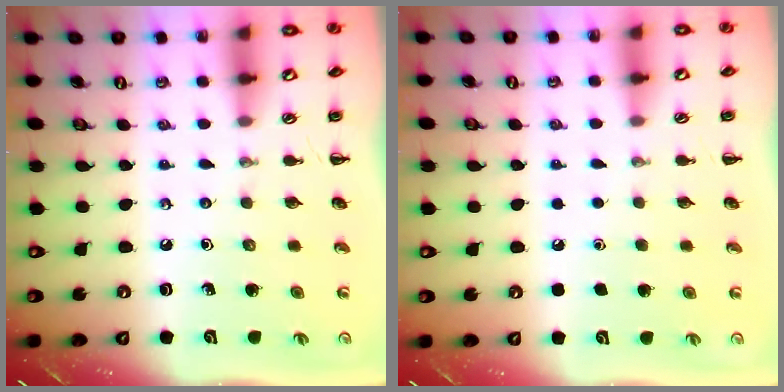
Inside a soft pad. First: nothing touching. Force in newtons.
{"total": 1.5, "press": 1.5, "slide": 0.1}